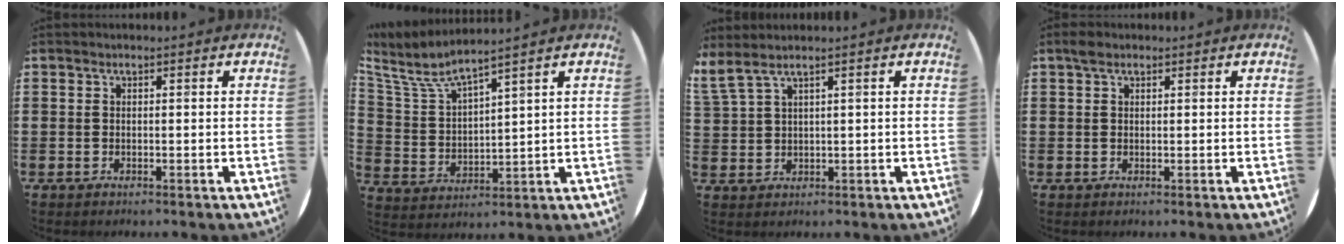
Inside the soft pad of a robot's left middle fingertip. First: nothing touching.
{"total": 5.4, "force": [4.6, 0.7, 2.8], "torque": [-0.076, -0.021, 0.075]}
{"total": 2.2, "force": [1.6, -0.1, 1.5], "torque": [-0.033, 0.000, 0.029]}
{"total": 1.2, "force": [0.9, 0.7, 0.4], "torque": [-0.001, 0.001, 0.014]}